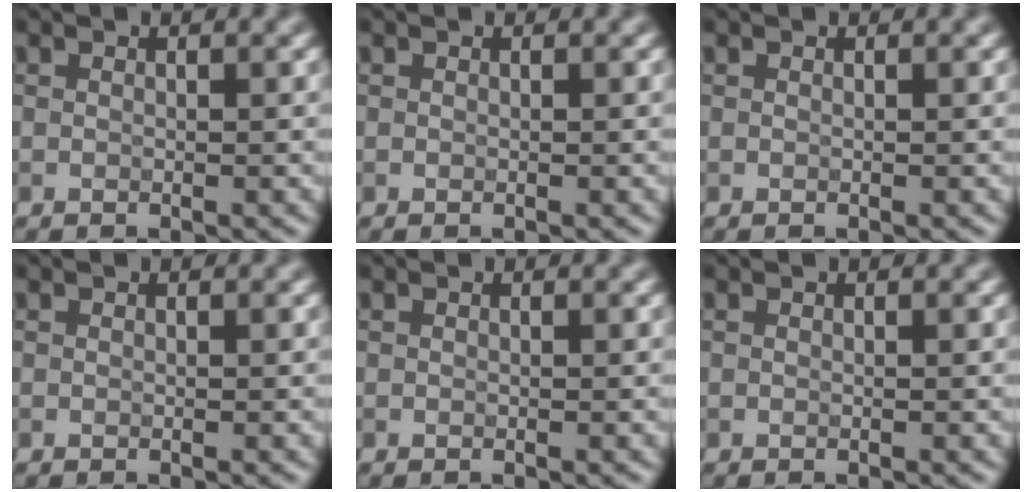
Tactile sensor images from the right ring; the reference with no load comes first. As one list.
[{"total": 0.0}, {"total": 0.0}, {"total": 0.0}, {"total": 0.0}, {"total": 0.0}]